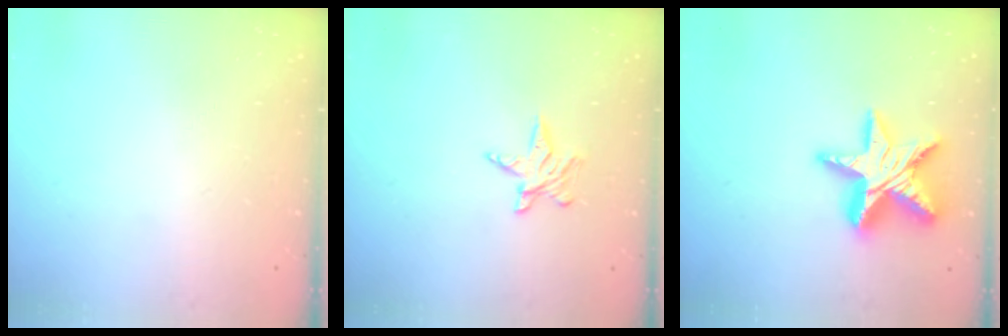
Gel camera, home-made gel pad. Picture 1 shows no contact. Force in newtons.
{"total": 4.4, "press": 4.3, "slide": 0.5}
{"total": 17.6, "press": 17.5, "slide": 1.6}